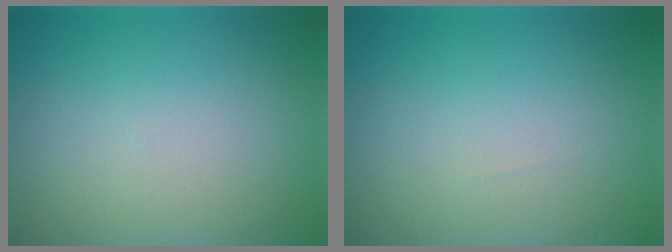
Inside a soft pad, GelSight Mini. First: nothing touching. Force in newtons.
{"total": 0.0}